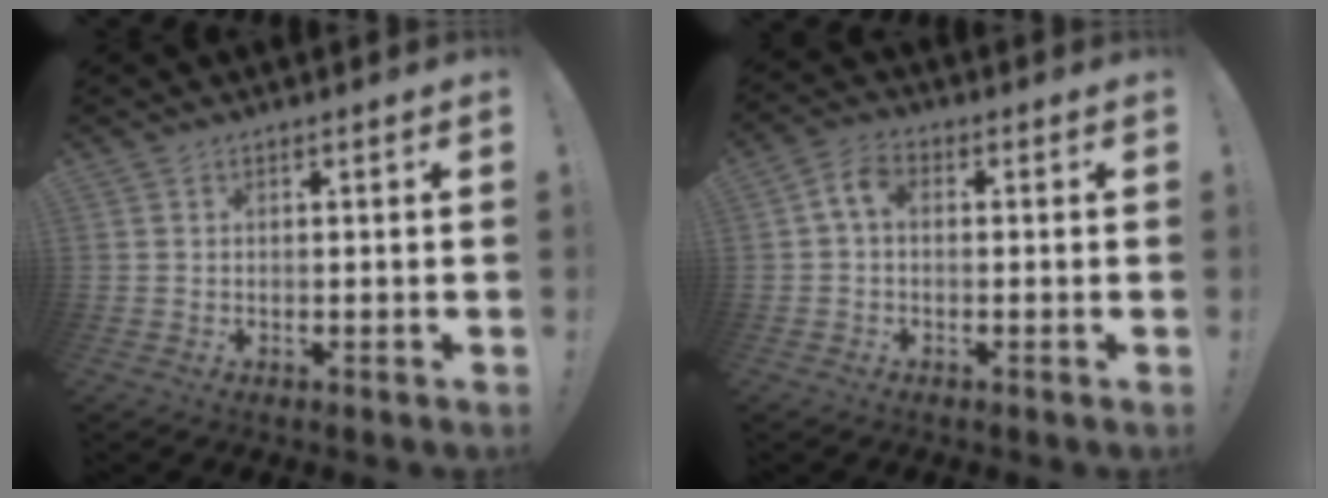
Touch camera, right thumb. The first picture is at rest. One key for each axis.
{"total": 5.1, "fx": 0.2, "fy": 3.1, "fz": 4.0, "tx": -0.082, "ty": 0.012, "tz": 0.006}